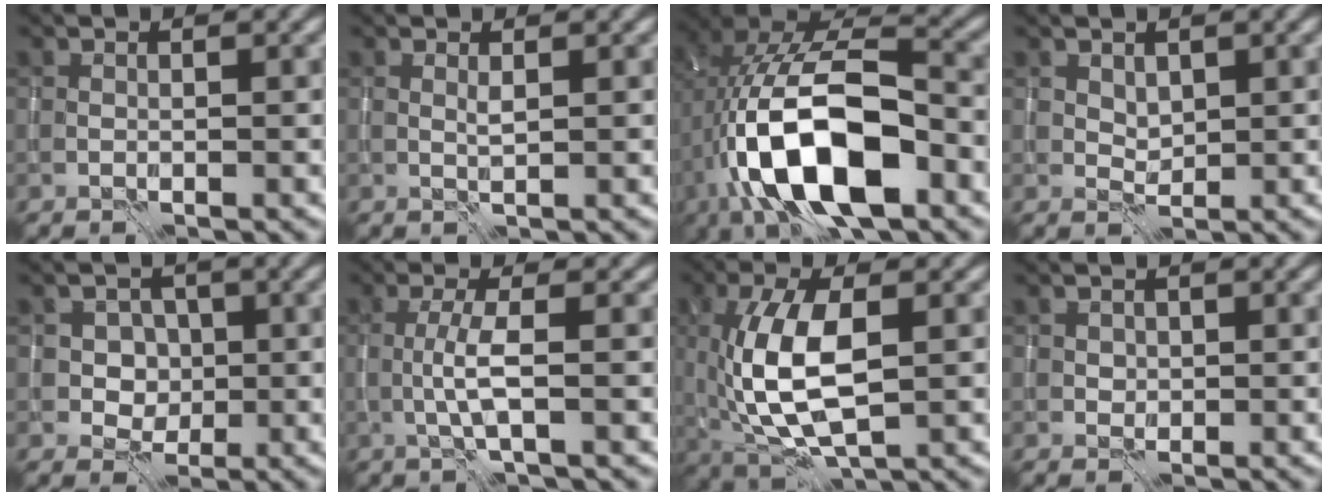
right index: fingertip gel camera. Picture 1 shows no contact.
{"total": 0.6, "force": [0.3, -0.1, 0.4], "torque": [-0.014, -0.001, 0.006]}
{"total": 15.0, "force": [-4.6, 7.4, 12.3], "torque": [-0.226, 0.006, -0.082]}
{"total": 1.2, "force": [0.7, 0.8, 0.5], "torque": [-0.010, -0.005, 0.016]}
{"total": 3.1, "force": [0.4, 2.8, 1.2], "torque": [-0.008, -0.004, 0.004]}
{"total": 2.6, "force": [-0.4, 0.2, 2.6], "torque": [-0.055, 0.002, -0.012]}
{"total": 8.5, "force": [0.0, 3.9, 7.6], "torque": [-0.160, 0.000, 0.001]}
{"total": 0.8, "force": [0.3, 0.7, 0.0], "torque": [-0.001, -0.001, 0.006]}